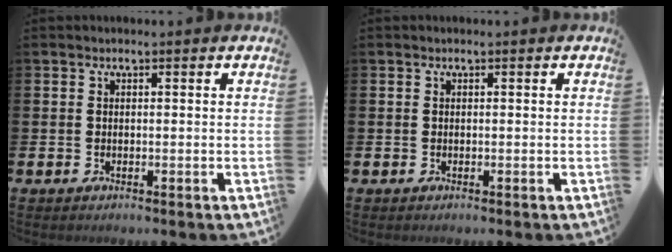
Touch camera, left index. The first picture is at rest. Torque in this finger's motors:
{"motor_torque": [0.00, 0.00, 0.00, 0.01]}